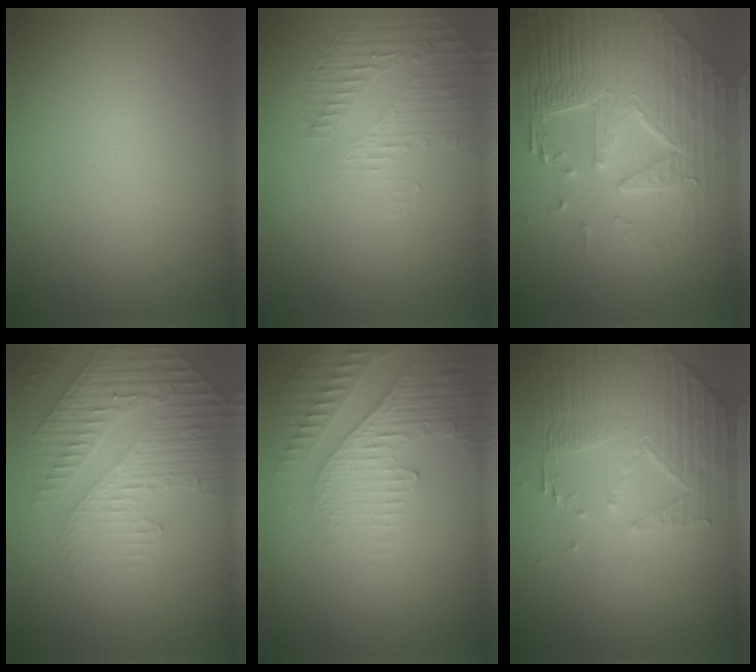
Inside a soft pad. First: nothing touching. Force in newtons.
{"total": 1.7, "press": 0.8, "slide": 1.5}
{"total": 8.1, "press": 6.0, "slide": 5.4}
{"total": 4.7, "press": 3.4, "slide": 3.3}
{"total": 5.0, "press": 3.2, "slide": 3.8}
{"total": 4.9, "press": 3.7, "slide": 3.2}